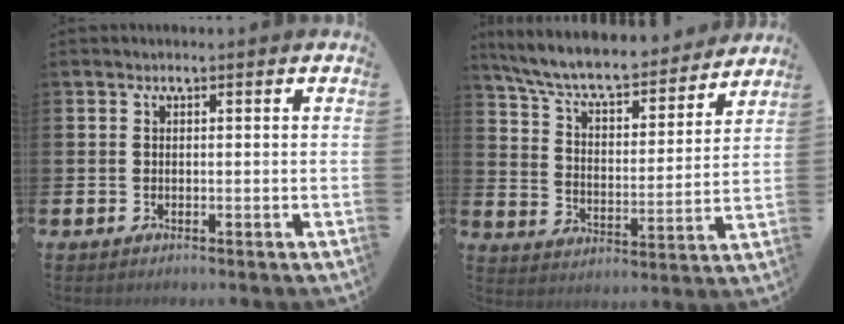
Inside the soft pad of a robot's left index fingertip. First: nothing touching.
{"total": 8.8, "force": [8.1, 1.6, 3.0], "torque": [-0.089, -0.060, 0.138]}